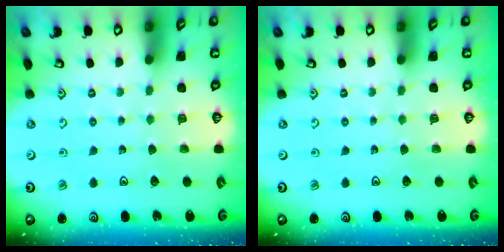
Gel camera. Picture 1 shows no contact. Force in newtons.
{"total": 0.0}